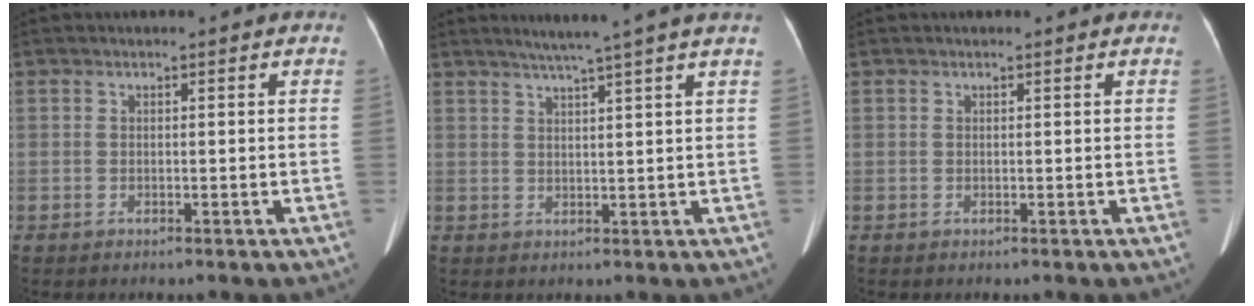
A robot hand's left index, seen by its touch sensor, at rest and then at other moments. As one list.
[{"total": 7.2, "force": [5.6, -1.7, 4.2], "torque": [-0.060, 0.012, 0.074]}, {"total": 0.0}]